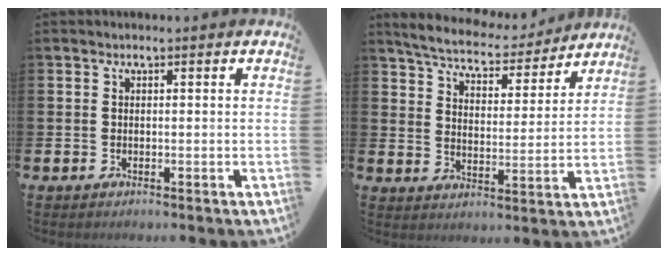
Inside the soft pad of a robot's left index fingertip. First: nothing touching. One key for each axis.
{"total": 6.1, "fx": 5.8, "fy": 1.2, "fz": 1.2, "tx": -0.055, "ty": -0.042, "tz": 0.099}